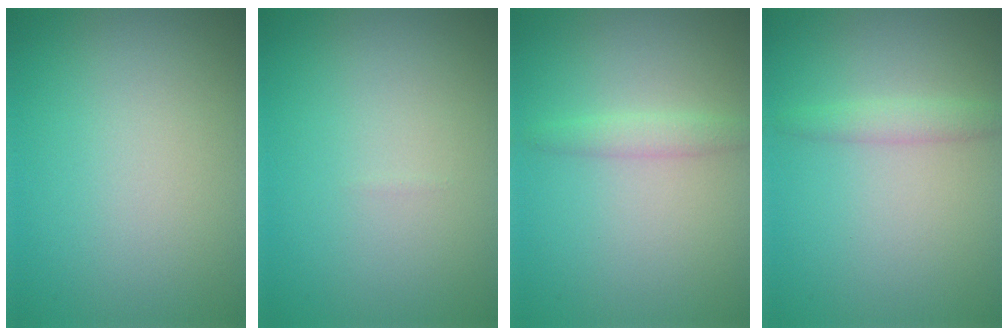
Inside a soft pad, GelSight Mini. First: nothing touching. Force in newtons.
{"total": 0.0}
{"total": 1.4, "press": 1.4, "slide": 0.1}
{"total": 1.5, "press": 1.5, "slide": 0.2}